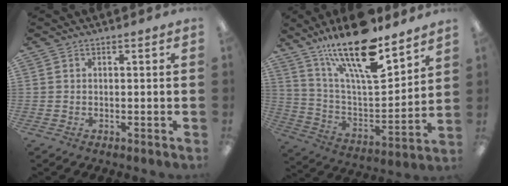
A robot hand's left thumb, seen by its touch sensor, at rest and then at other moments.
{"total": 23.1, "force": [16.4, 7.4, 14.6], "torque": [-0.252, -0.101, 0.277]}